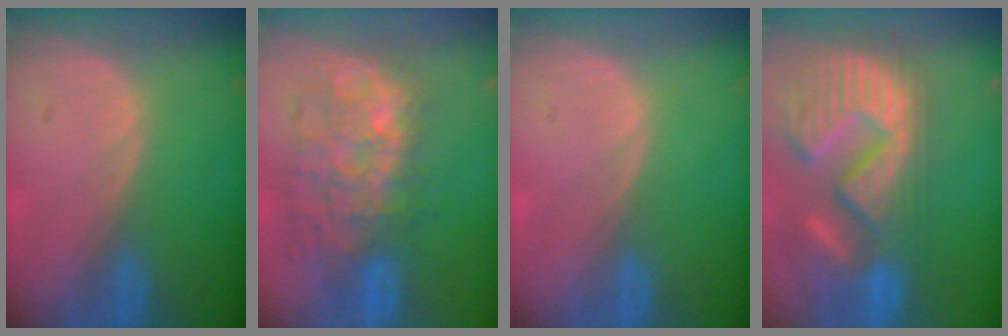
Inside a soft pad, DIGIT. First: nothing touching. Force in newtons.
{"total": 10.7, "press": 10.1, "slide": 3.6}
{"total": 0.0}
{"total": 15.4, "press": 12.8, "slide": 8.6}